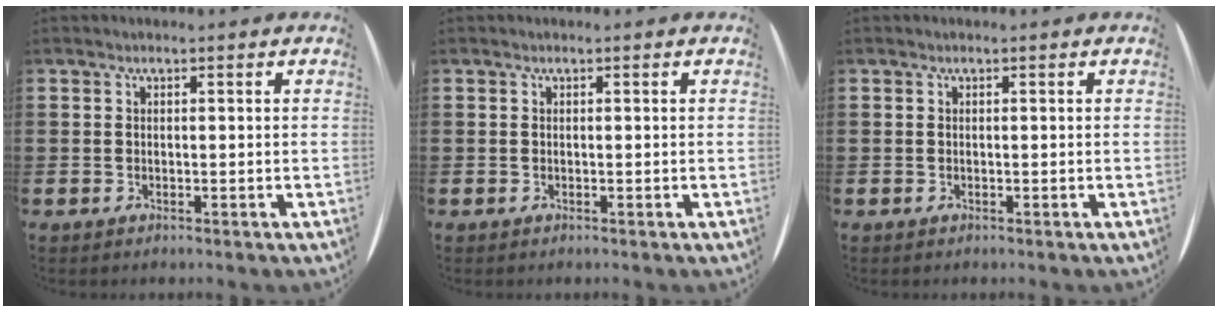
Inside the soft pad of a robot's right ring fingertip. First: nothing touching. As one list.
[{"total": 0.0}, {"total": 0.0}]